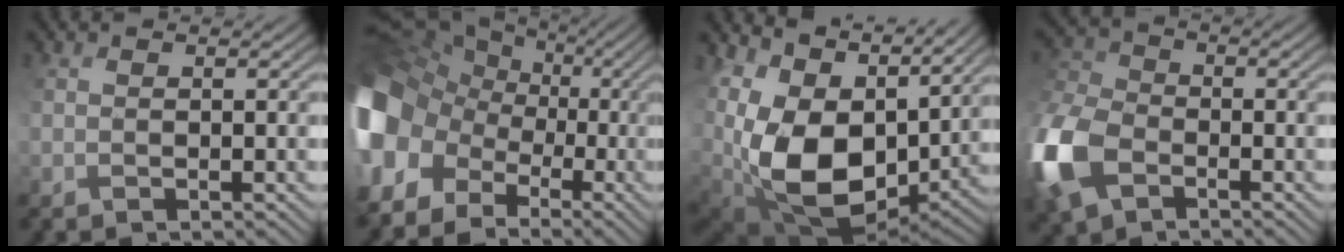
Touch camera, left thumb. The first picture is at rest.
{"total": 15.4, "force": [-2.5, 12.4, 8.6], "torque": [-0.249, -0.006, -0.066]}
{"total": 16.8, "force": [4.3, 10.7, 12.2], "torque": [-0.281, -0.008, 0.096]}
{"total": 11.9, "force": [-4.2, 7.7, 8.0], "torque": [-0.238, -0.014, -0.091]}